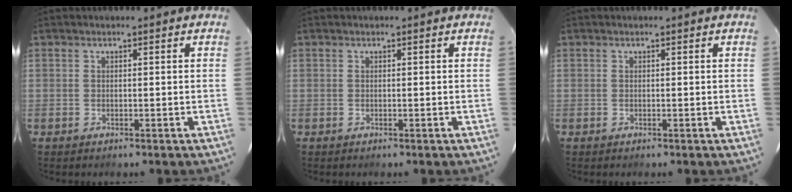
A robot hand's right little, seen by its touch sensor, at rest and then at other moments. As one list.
[{"total": 0.0}, {"total": 0.0}]